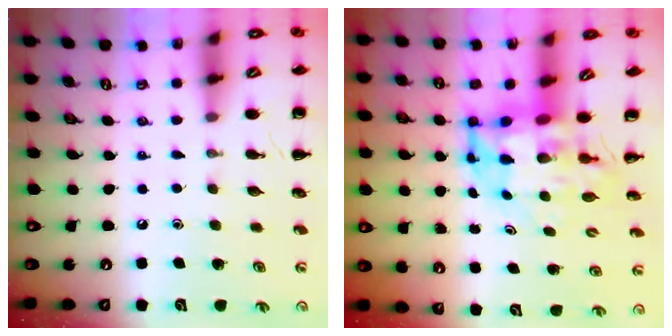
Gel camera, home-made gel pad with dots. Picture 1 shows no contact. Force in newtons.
{"total": 7.5, "press": 7.2, "slide": 2.1}